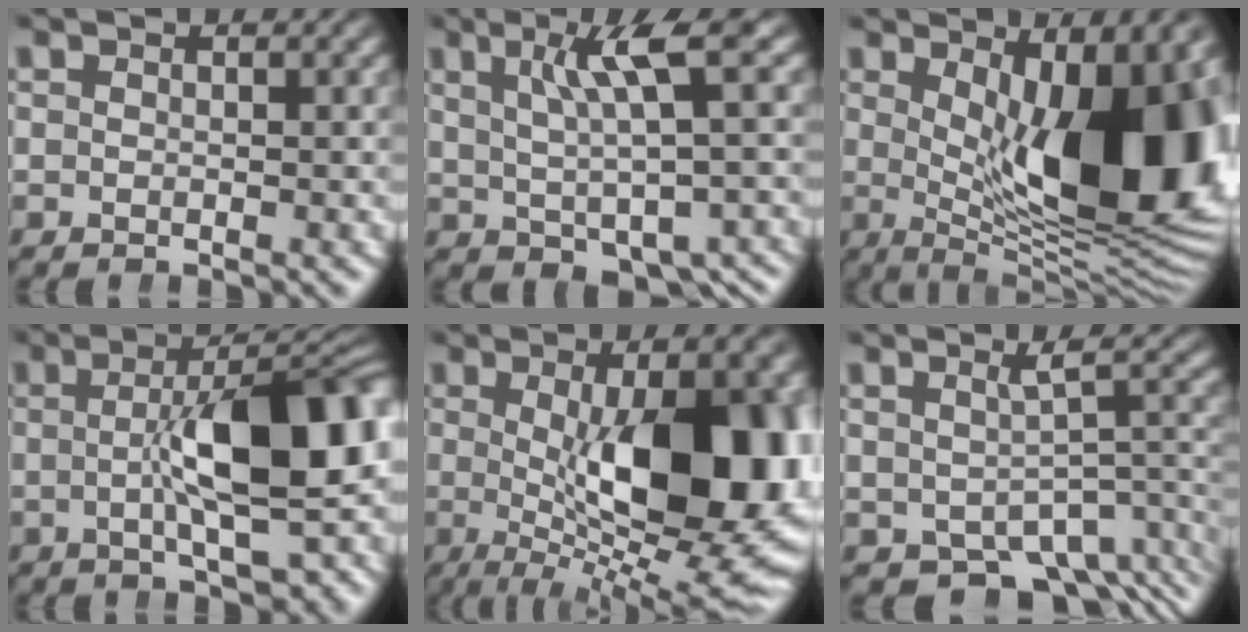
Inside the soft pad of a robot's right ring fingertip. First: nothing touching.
{"total": 5.3, "force": [-0.4, 1.2, 5.1], "torque": [-0.064, -0.006, 0.011]}
{"total": 18.0, "force": [0.2, 7.8, 16.2], "torque": [-0.215, -0.020, 0.019]}
{"total": 11.2, "force": [-1.0, 3.3, 10.6], "torque": [-0.149, 0.007, -0.009]}
{"total": 15.5, "force": [-1.1, 5.8, 14.3], "torque": [-0.205, -0.020, 0.005]}
{"total": 6.6, "force": [-4.4, 2.8, 3.9], "torque": [-0.026, -0.021, -0.053]}